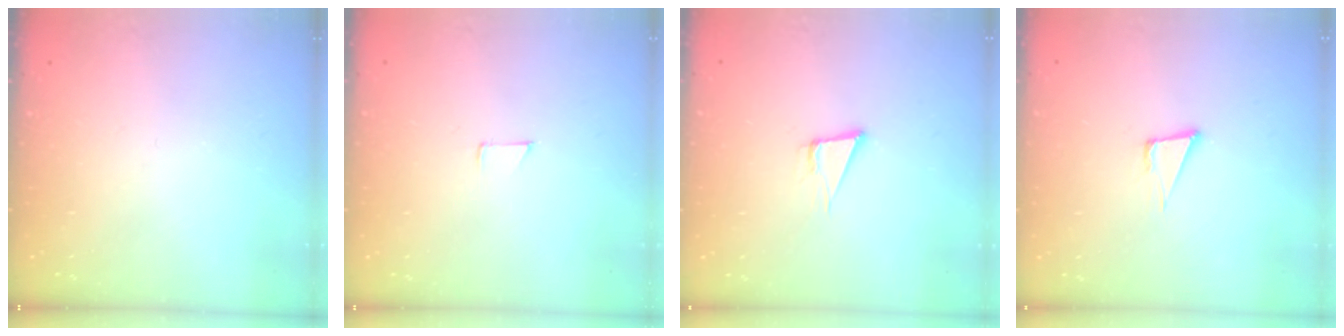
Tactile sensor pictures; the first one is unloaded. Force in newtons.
{"total": 4.1, "press": 4.1, "slide": 0.3}
{"total": 3.8, "press": 1.9, "slide": 3.3}
{"total": 5.2, "press": 4.2, "slide": 3.1}